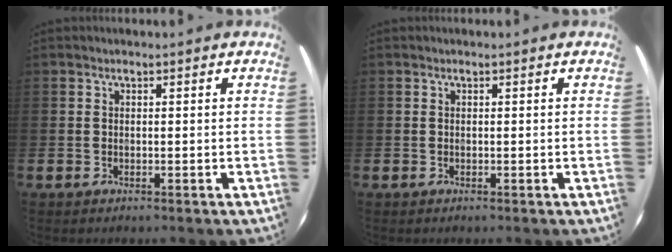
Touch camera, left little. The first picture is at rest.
{"total": 0.0}